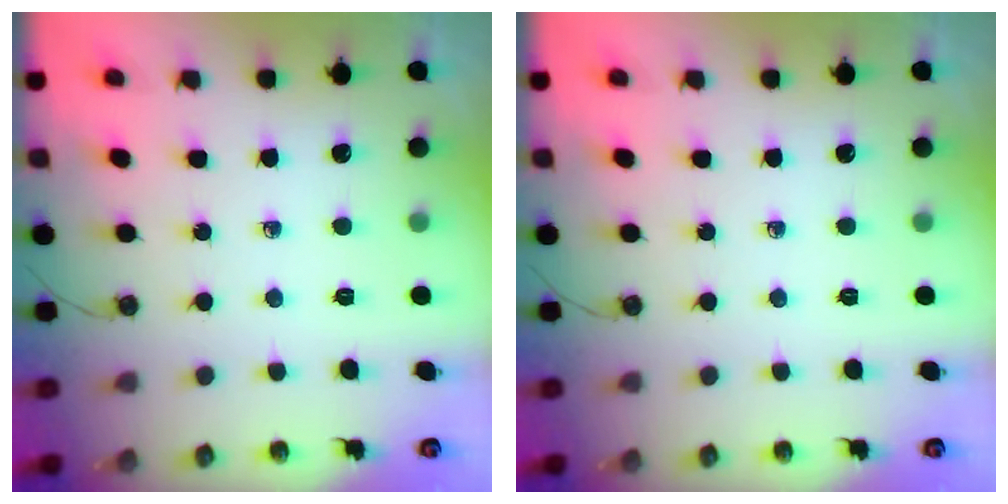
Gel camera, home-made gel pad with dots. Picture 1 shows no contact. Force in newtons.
{"total": 0.0}